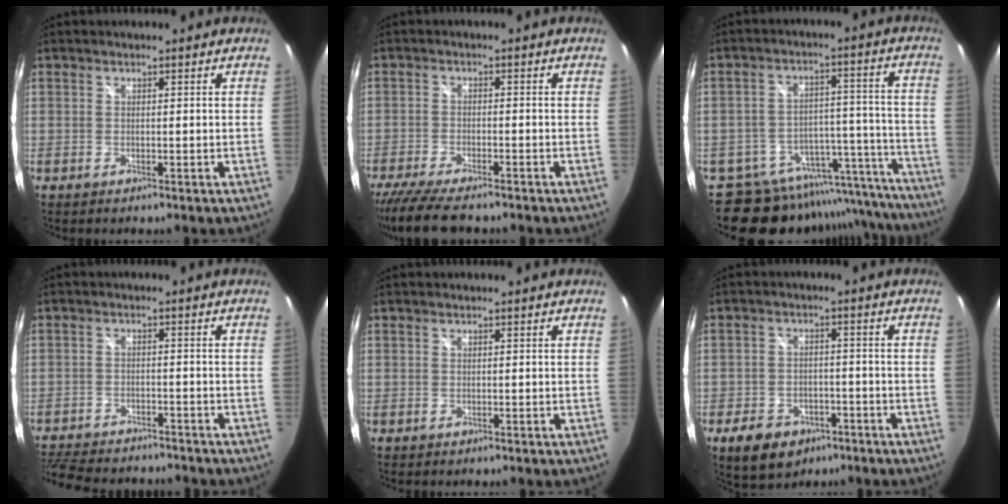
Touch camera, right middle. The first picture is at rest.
{"total": 9.8, "force": [-8.3, 1.6, 4.8], "torque": [-0.119, -0.037, -0.145]}
{"total": 19.9, "force": [-17.8, 7.8, 4.0], "torque": [-0.050, 0.061, -0.239]}
{"total": 14.7, "force": [-12.7, 4.8, 5.8], "torque": [-0.142, -0.014, -0.195]}
{"total": 0.0}
{"total": 9.5, "force": [-5.6, 6.4, 4.2], "torque": [-0.107, 0.004, -0.073]}